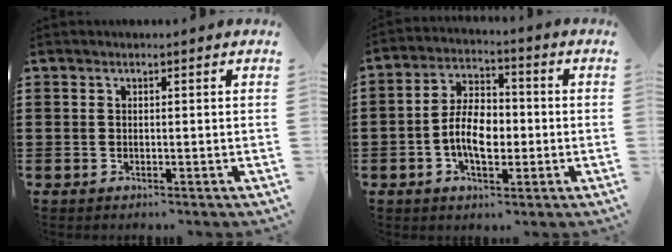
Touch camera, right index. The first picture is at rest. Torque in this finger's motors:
{"motor_torque": [2.14, 0.00, 0.32, 0.19]}